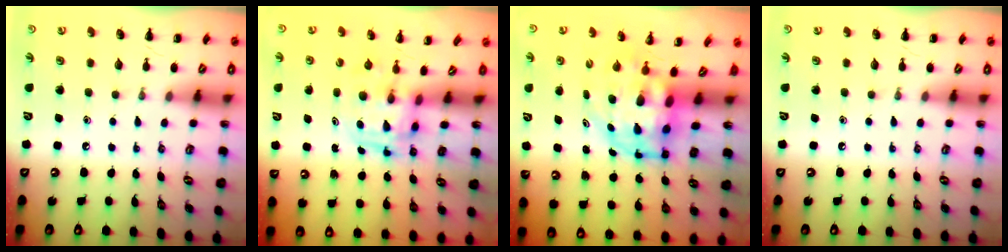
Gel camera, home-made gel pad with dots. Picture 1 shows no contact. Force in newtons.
{"total": 3.1, "press": 3.1, "slide": 0.5}
{"total": 7.1, "press": 6.9, "slide": 1.7}
{"total": 0.0}